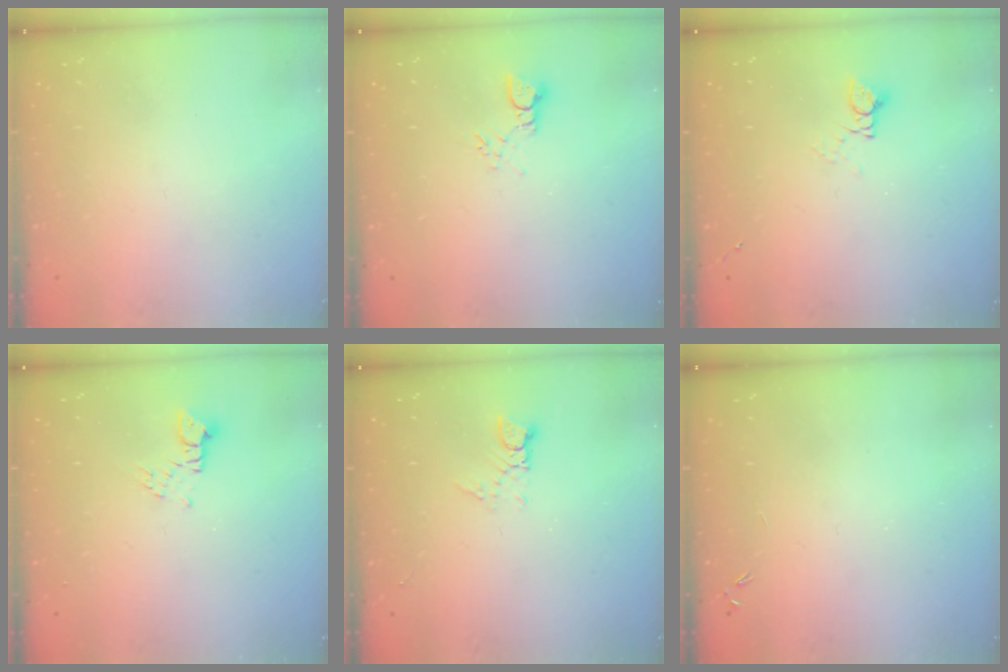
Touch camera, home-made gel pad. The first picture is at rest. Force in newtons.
{"total": 3.3, "press": 3.3, "slide": 0.4}
{"total": 2.6, "press": 2.6, "slide": 0.3}
{"total": 2.3, "press": 2.3, "slide": 0.2}
{"total": 2.9, "press": 2.9, "slide": 0.2}
{"total": 0.0}